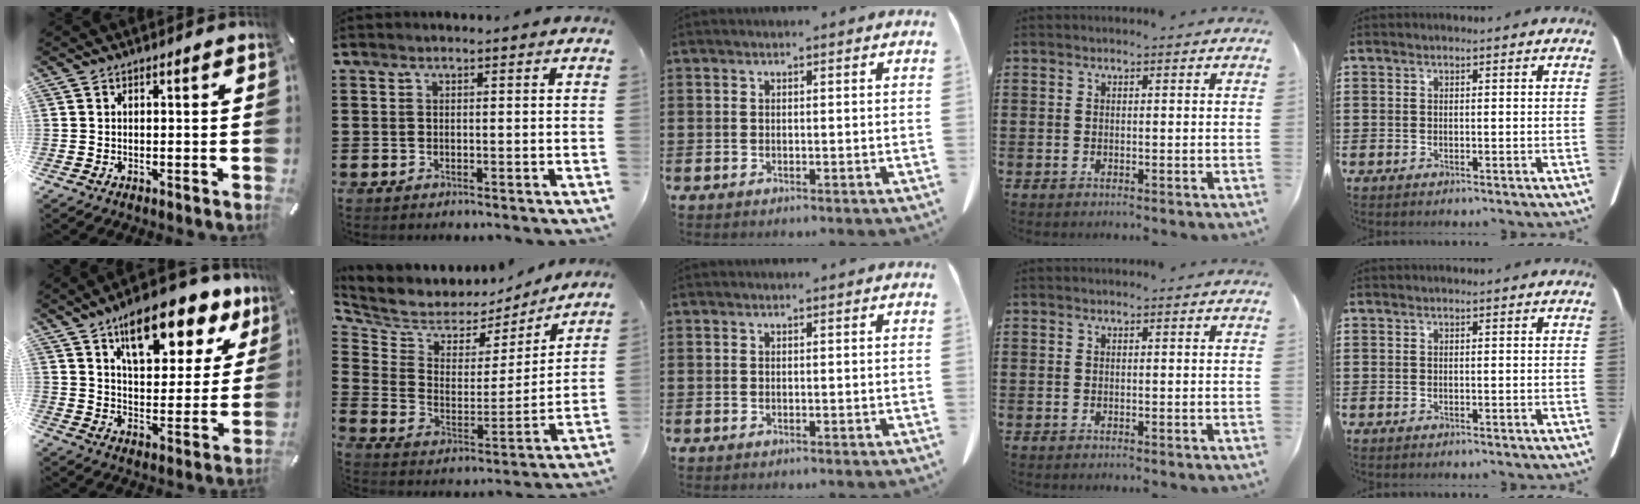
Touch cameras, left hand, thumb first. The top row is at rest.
{"thumb": {"total": 15.8, "force": [11.1, 6.8, 9.0], "torque": [-0.120, -0.068, 0.187]}, "index": {"total": 5.4, "force": [4.8, 2.4, -0.3], "torque": [-0.039, -0.041, 0.079]}}